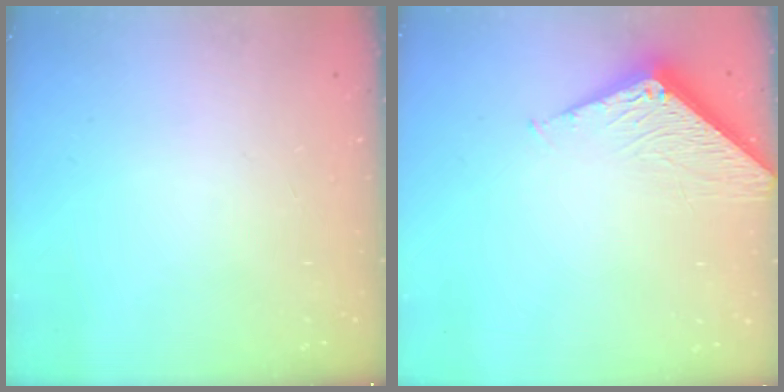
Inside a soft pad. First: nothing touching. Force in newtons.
{"total": 7.9, "press": 7.8, "slide": 0.6}